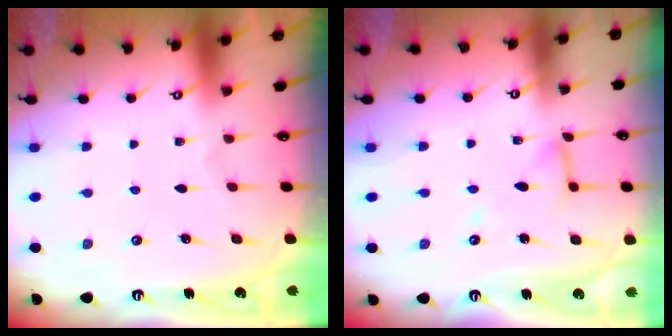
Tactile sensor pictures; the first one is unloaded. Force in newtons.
{"total": 7.7, "press": 7.7, "slide": 0.7}